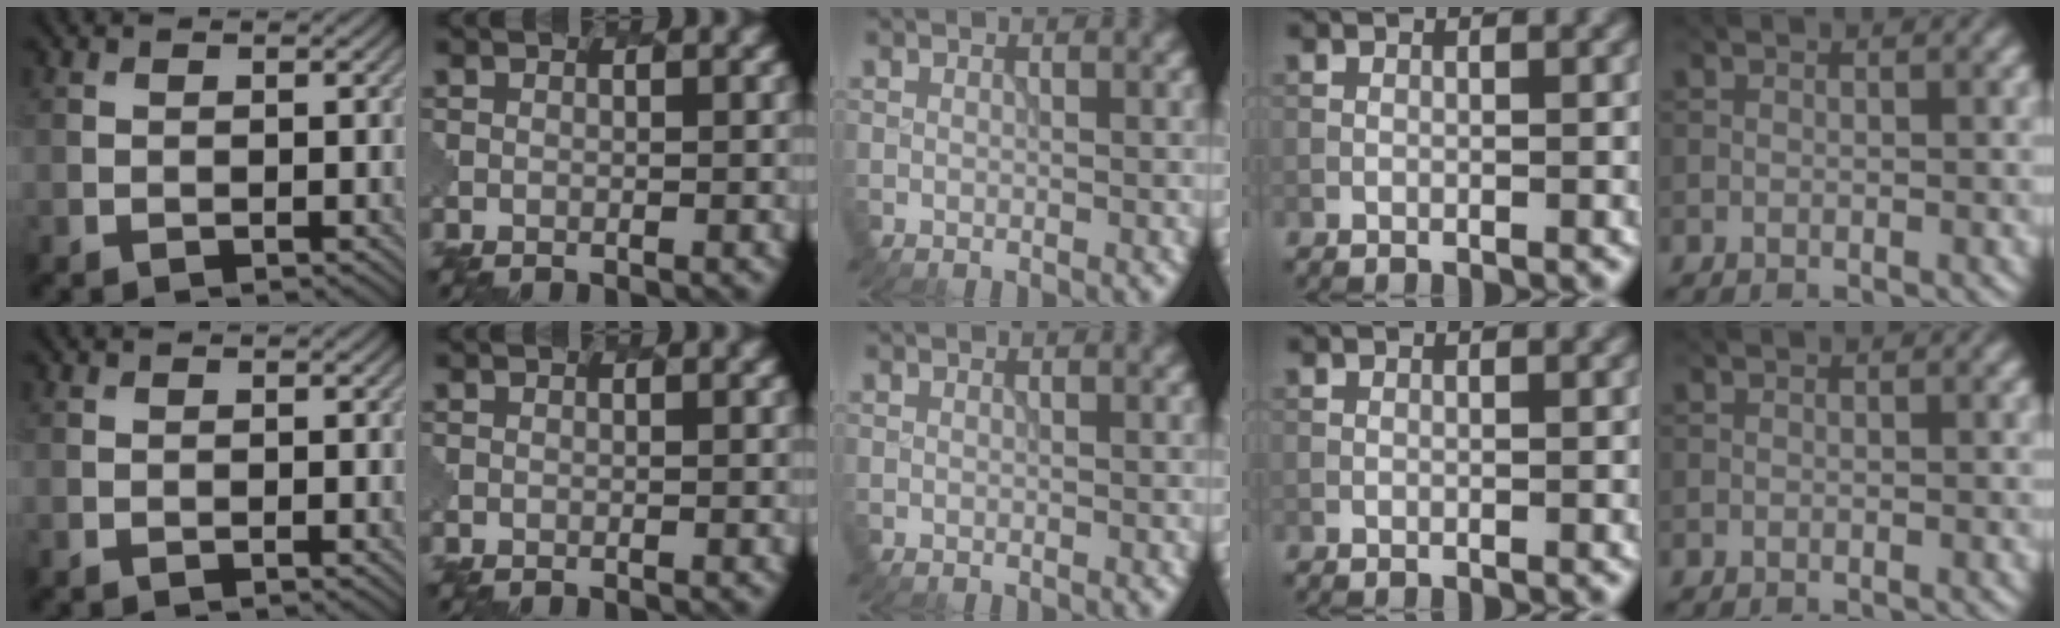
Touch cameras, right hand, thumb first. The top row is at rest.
{}